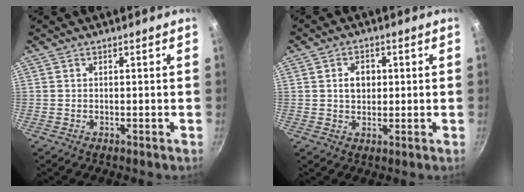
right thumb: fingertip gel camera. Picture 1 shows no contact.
{"total": 4.5, "force": [0.6, 3.4, 2.8], "torque": [-0.026, 0.005, 0.009]}